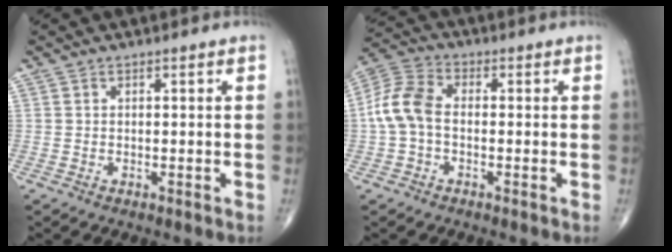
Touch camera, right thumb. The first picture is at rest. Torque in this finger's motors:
{"motor_torque": [-0.13, 0.48, 0.86, -0.05, 0.29]}